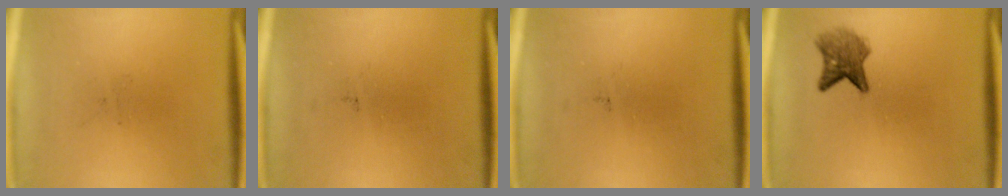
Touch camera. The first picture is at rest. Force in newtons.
{"total": 0.0}
{"total": 0.0}
{"total": 4.2}